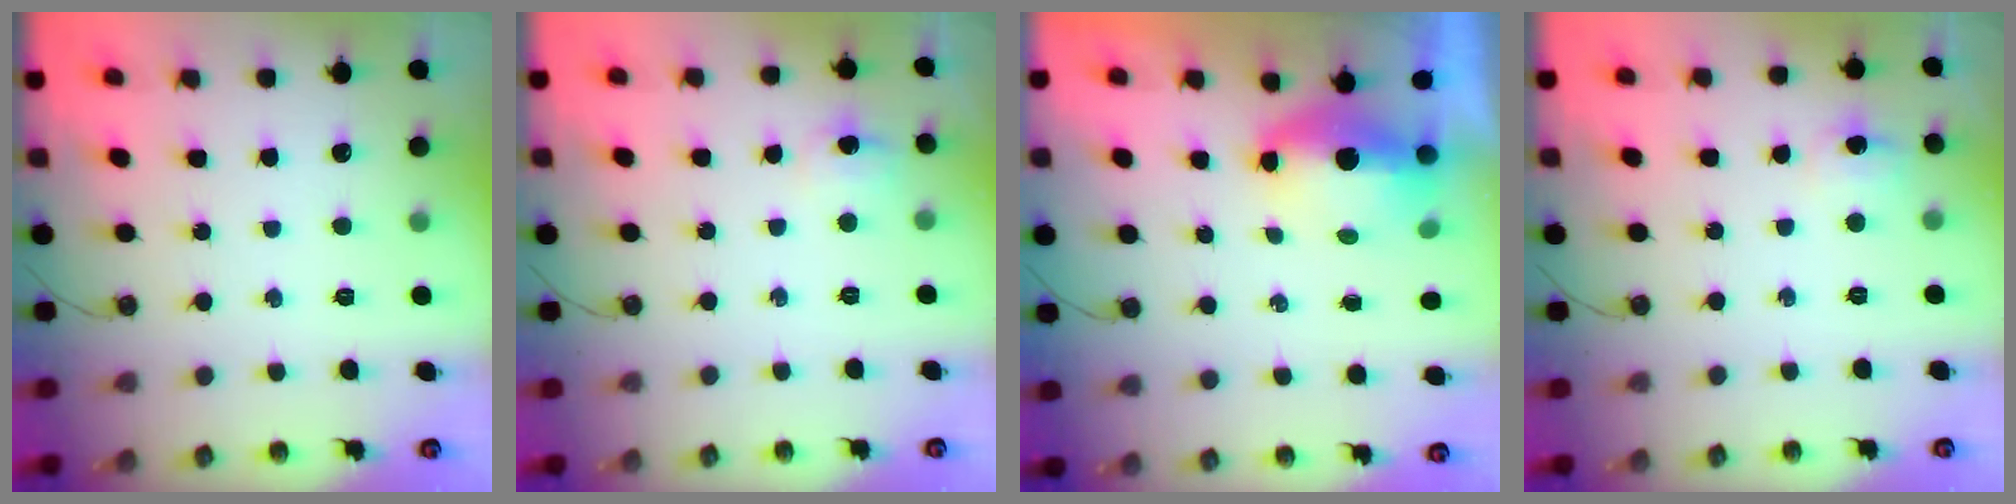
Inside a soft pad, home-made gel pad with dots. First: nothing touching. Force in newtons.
{"total": 5.8, "press": 5.7, "slide": 0.7}
{"total": 6.6, "press": 6.5, "slide": 0.8}
{"total": 5.8, "press": 5.7, "slide": 0.7}